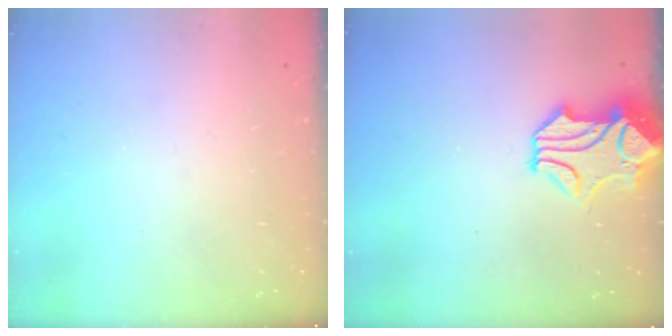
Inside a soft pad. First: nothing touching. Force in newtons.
{"total": 2.0, "press": 1.5, "slide": 1.3}